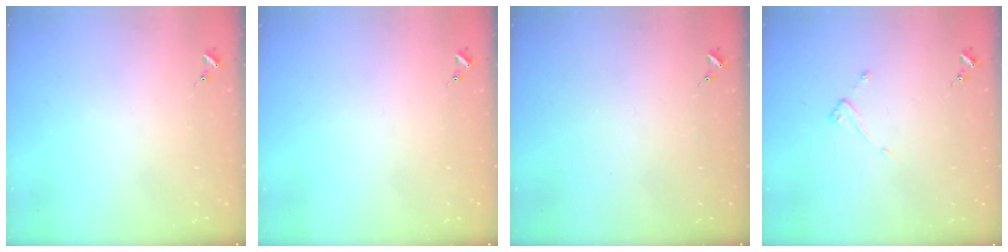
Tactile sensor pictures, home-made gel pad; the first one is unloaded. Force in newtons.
{"total": 0.0}
{"total": 0.0}
{"total": 3.5, "press": 3.5, "slide": 0.3}